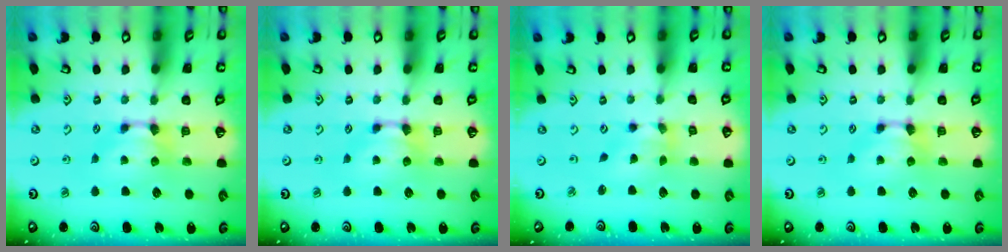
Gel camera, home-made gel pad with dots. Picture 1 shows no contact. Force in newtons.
{"total": 0.0}
{"total": 2.0, "press": 1.6, "slide": 1.2}
{"total": 0.0}